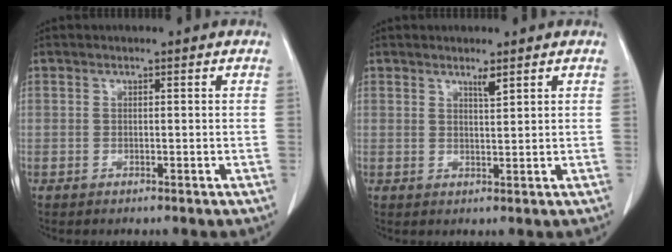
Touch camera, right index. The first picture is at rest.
{"total": 1.8, "force": [1.3, 0.0, 1.2], "torque": [-0.024, -0.004, 0.023]}